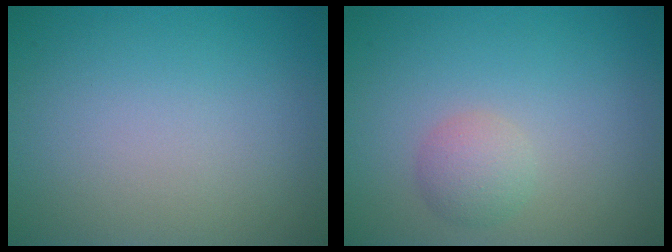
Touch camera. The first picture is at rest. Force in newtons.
{"total": 2.1, "press": 2.1, "slide": 0.1}